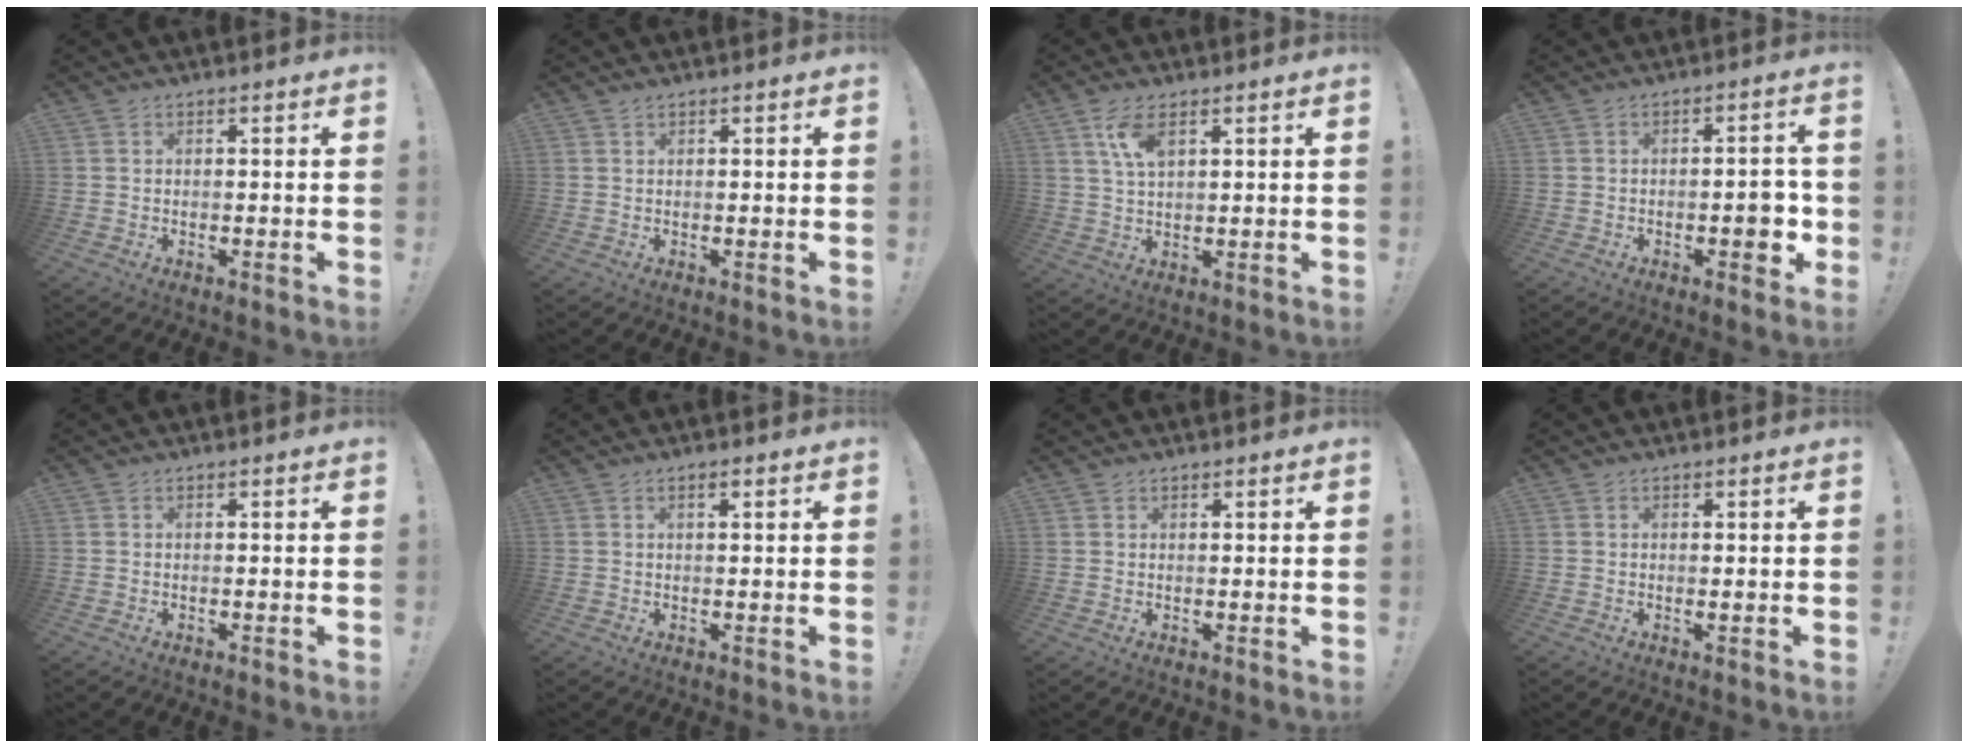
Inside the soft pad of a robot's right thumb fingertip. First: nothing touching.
{"total": 0.6, "force": [0.5, 0.1, 0.4], "torque": [-0.004, 0.000, 0.008]}
{"total": 6.3, "force": [3.0, 2.8, 4.8], "torque": [-0.084, -0.004, 0.053]}
{"total": 7.5, "force": [-2.0, 3.2, 6.5], "torque": [-0.068, 0.006, -0.030]}
{"total": 0.0}
{"total": 1.2, "force": [0.6, 0.4, 1.0], "torque": [-0.020, 0.002, 0.010]}
{"total": 1.3, "force": [0.8, 1.0, 0.0], "torque": [0.015, -0.008, 0.011]}
{"total": 0.6, "force": [0.3, 0.1, 0.5], "torque": [-0.004, -0.003, 0.005]}